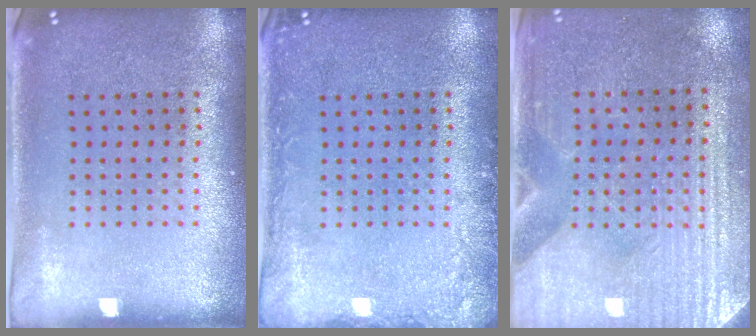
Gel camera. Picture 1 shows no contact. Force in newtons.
{"total": 1.7, "press": 1.7, "slide": 0.3}
{"total": 3.4, "press": 3.2, "slide": 1.2}